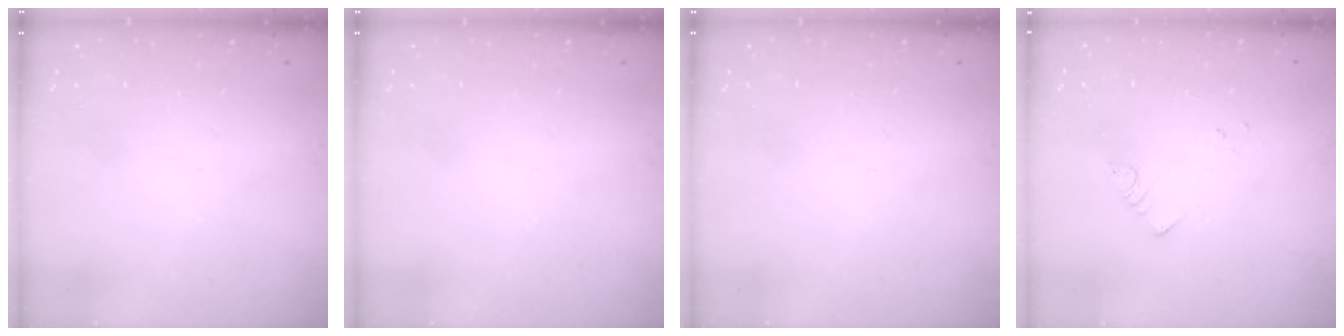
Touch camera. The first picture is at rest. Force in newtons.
{"total": 0.0}
{"total": 0.0}
{"total": 3.0, "press": 3.0, "slide": 0.4}